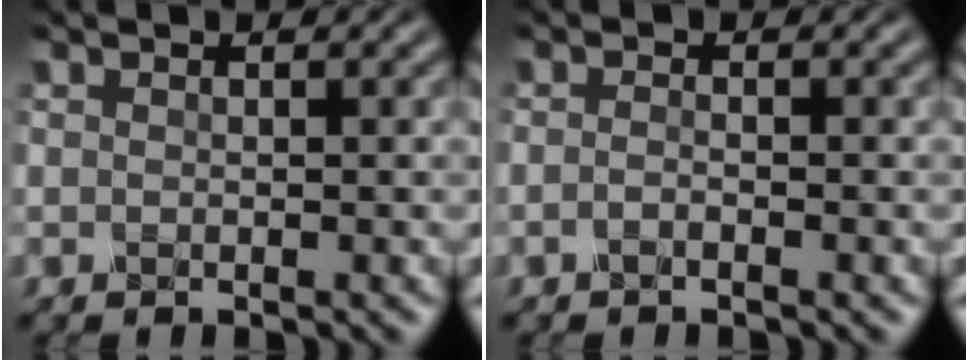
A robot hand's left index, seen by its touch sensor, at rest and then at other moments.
{"total": 0.9, "force": [-0.5, 0.2, 0.6], "torque": [-0.014, -0.001, -0.011]}